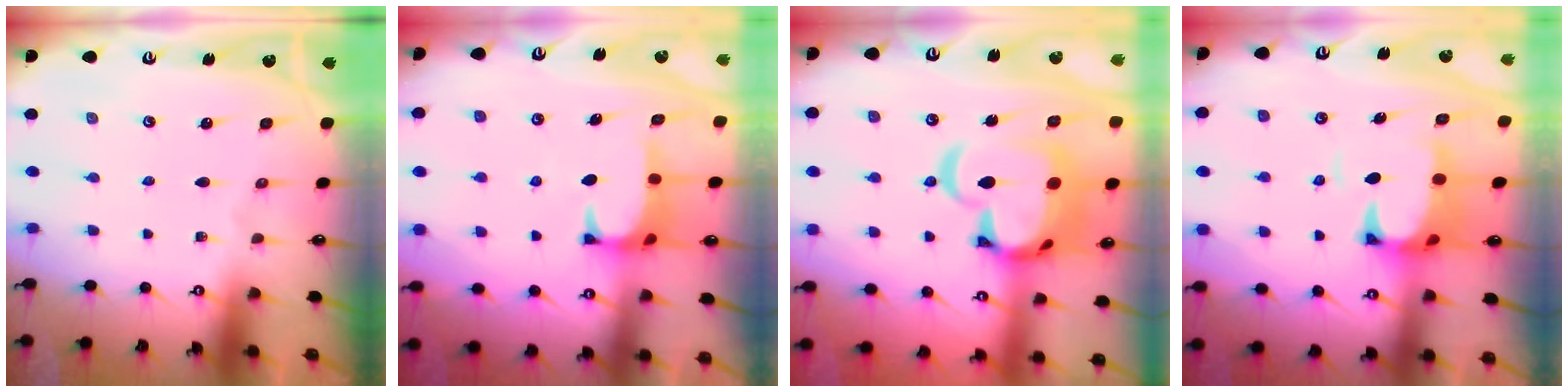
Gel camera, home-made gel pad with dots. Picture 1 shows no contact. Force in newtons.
{"total": 1.2, "press": 1.1, "slide": 0.6}
{"total": 13.8, "press": 13.7, "slide": 2.0}
{"total": 2.6, "press": 2.4, "slide": 1.1}